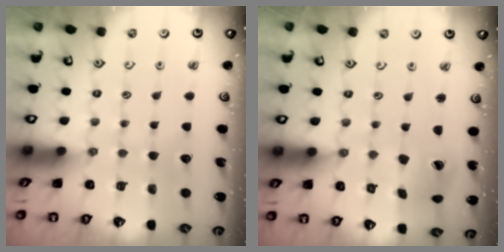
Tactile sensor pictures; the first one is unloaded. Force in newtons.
{"total": 4.9, "press": 4.9, "slide": 0.4}